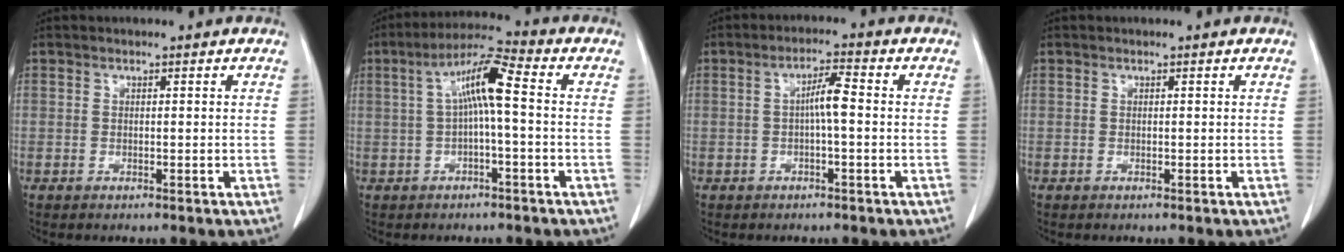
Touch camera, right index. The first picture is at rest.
{"total": 7.7, "force": [0.5, 0.6, 7.6], "torque": [-0.140, 0.027, 0.007]}
{"total": 3.9, "force": [-0.1, 0.3, 3.9], "torque": [-0.068, 0.008, -0.002]}
{"total": 0.0}